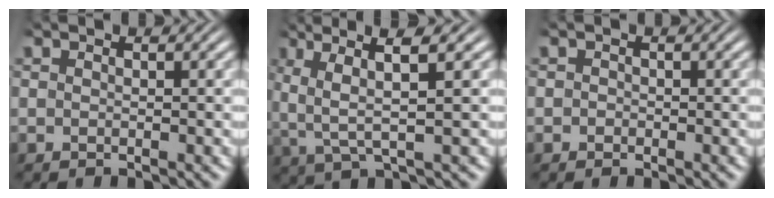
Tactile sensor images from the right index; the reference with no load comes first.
{"total": 5.2, "force": [1.7, 1.6, 4.7], "torque": [-0.082, 0.010, 0.027]}
{"total": 0.9, "force": [-0.5, 0.8, -0.1], "torque": [0.002, 0.000, -0.014]}